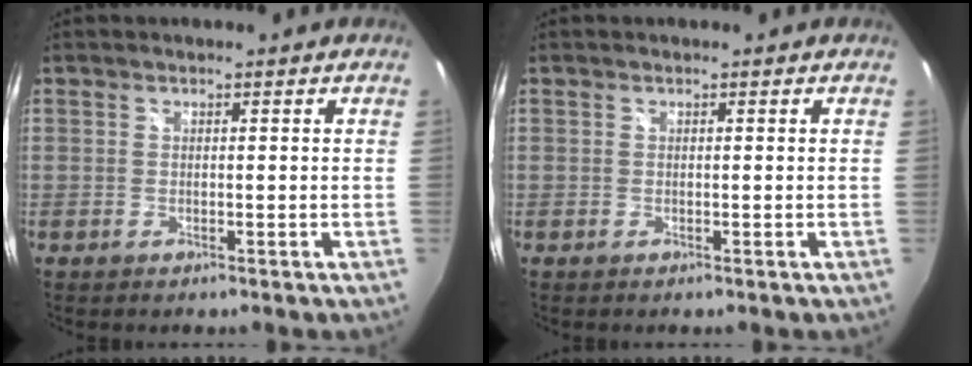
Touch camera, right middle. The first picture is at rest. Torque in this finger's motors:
{"motor_torque": [0.00, 0.00, 0.00, 0.00]}